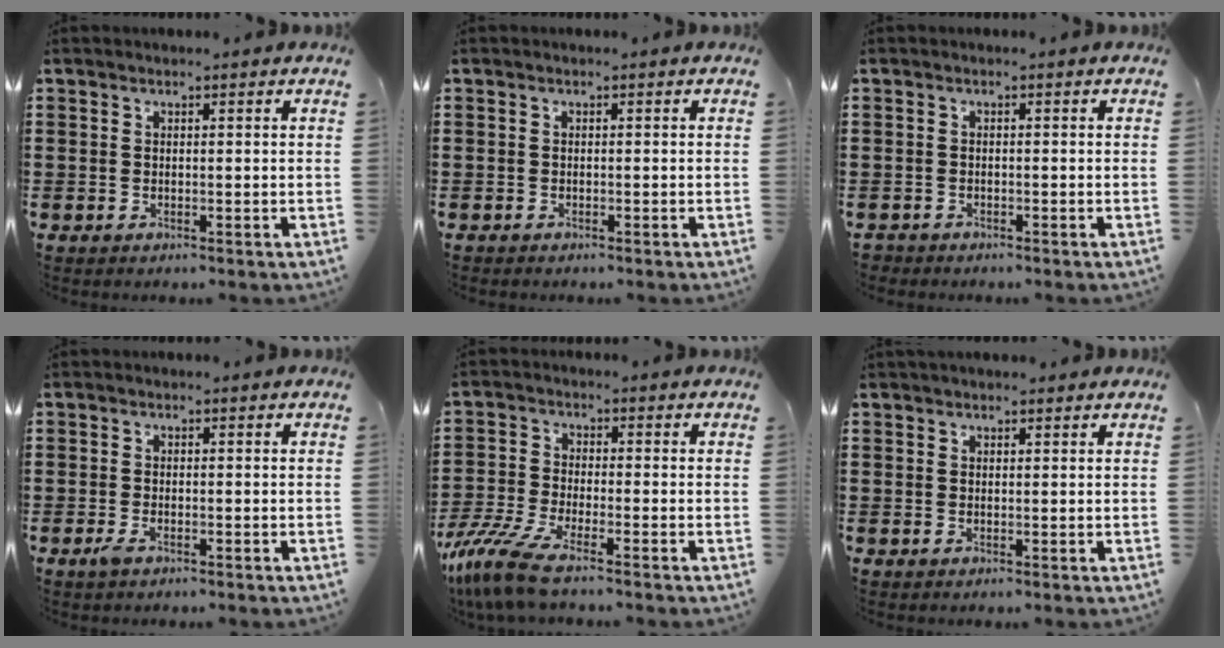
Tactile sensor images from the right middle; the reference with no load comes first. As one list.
[{"total": 0.5, "force": [-0.5, 0.1, 0.0], "torque": [0.000, -0.001, -0.010]}, {"total": 0.9, "force": [-0.9, 0.3, 0.0], "torque": [-0.001, 0.000, -0.020]}, {"total": 1.4, "force": [-0.7, 0.5, 1.1], "torque": [-0.021, -0.001, -0.014]}, {"total": 7.8, "force": [-5.9, 1.3, 4.8], "torque": [-0.127, -0.017, -0.122]}, {"total": 0.8, "force": [0.8, 0.1, 0.1], "torque": [-0.003, 0.000, 0.016]}]